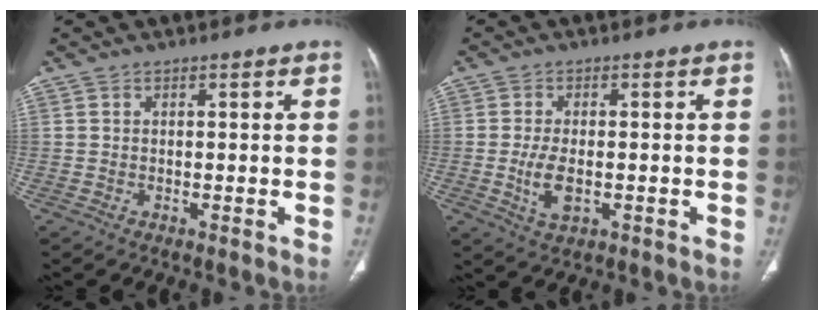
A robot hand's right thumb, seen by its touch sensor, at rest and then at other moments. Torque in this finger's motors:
{"motor_torque": [-0.07, 0.13, 0.68, 0.07, 0.17]}